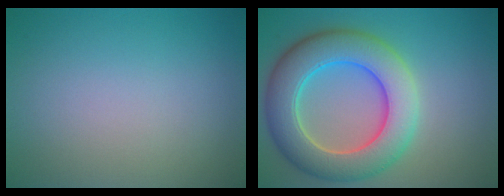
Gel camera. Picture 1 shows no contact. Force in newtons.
{"total": 8.9, "press": 8.9, "slide": 0.4}